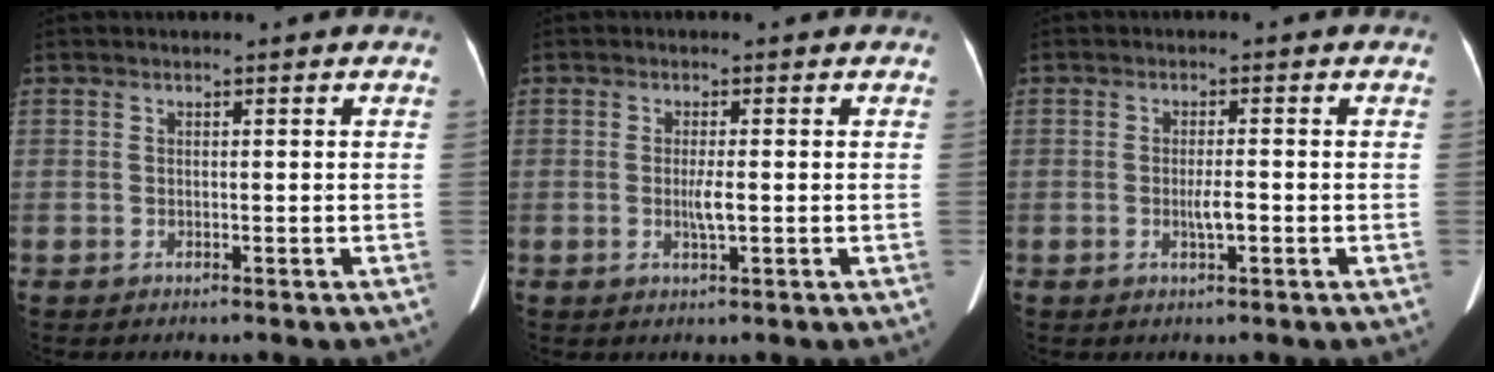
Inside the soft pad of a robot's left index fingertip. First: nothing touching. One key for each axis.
{"total": 2.2, "fx": -0.3, "fy": 0.1, "fz": 2.1, "tx": -0.043, "ty": -0.004, "tz": -0.004}
{"total": 2.3, "fx": -0.7, "fy": 0.3, "fz": 2.1, "tx": -0.041, "ty": -0.001, "tz": -0.011}